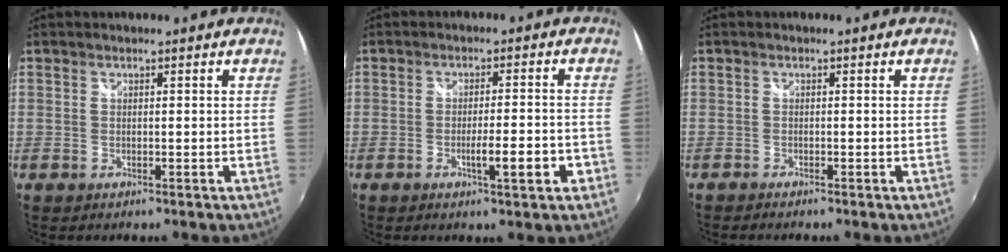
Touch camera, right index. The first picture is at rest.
{"total": 6.1, "force": [-2.6, 0.5, 5.5], "torque": [-0.088, -0.009, -0.039]}
{"total": 1.1, "force": [-1.1, 0.2, 0.2], "torque": [-0.009, -0.007, -0.022]}